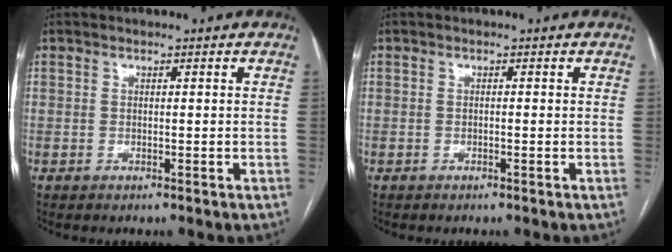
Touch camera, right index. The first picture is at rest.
{"total": 0.0}